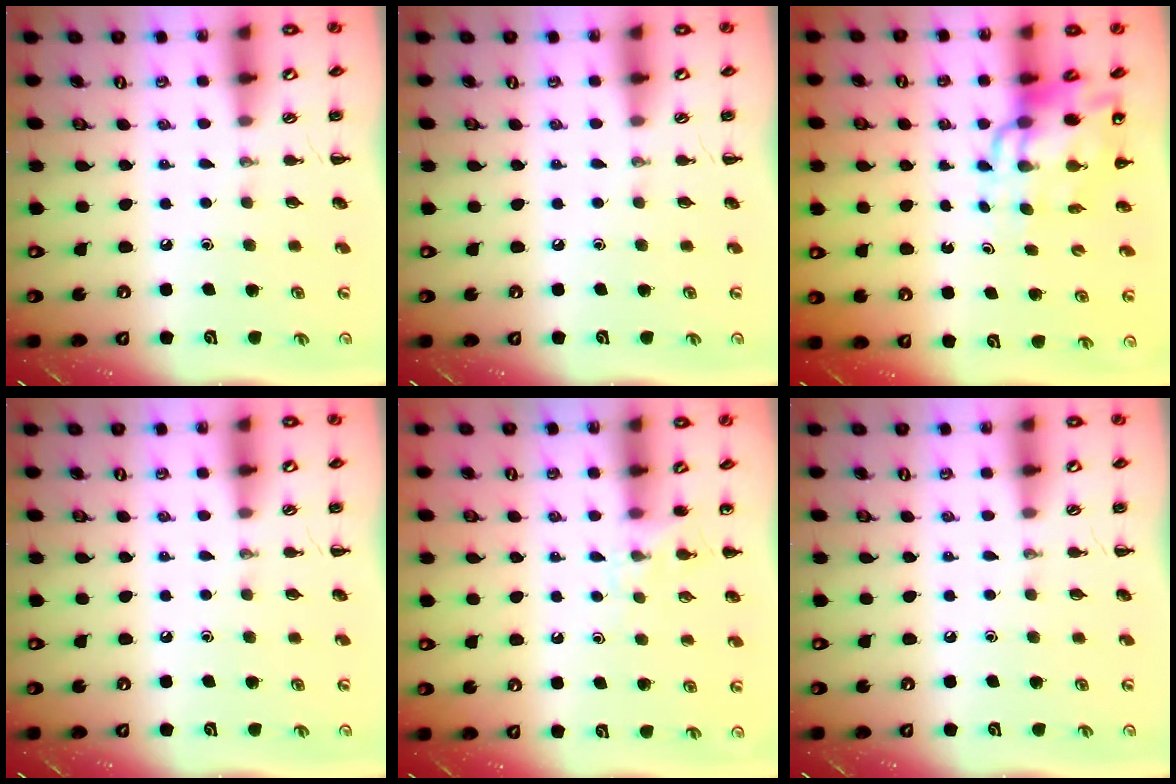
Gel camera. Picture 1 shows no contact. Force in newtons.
{"total": 0.0}
{"total": 12.8, "press": 12.2, "slide": 3.9}
{"total": 0.0}
{"total": 5.3, "press": 5.1, "slide": 1.6}
{"total": 0.0}